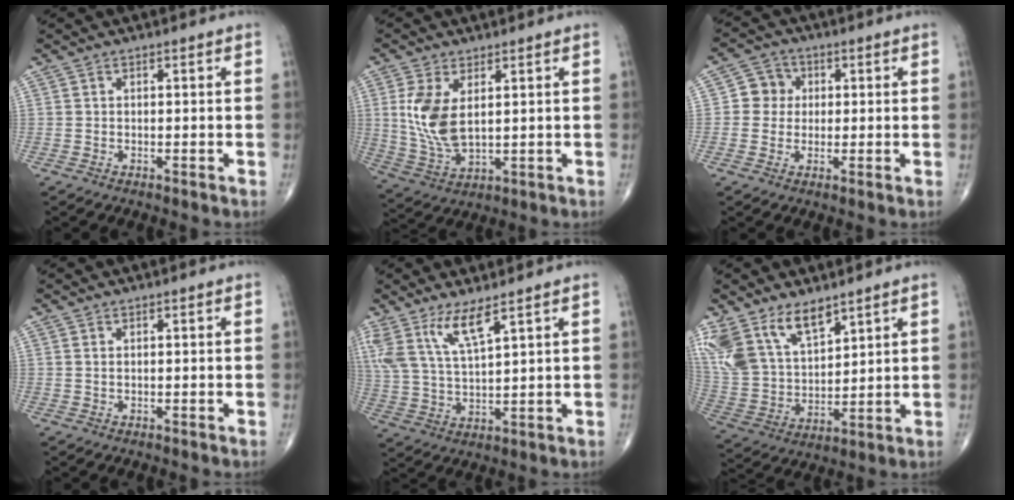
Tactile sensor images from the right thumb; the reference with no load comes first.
{"total": 10.1, "force": [2.3, 5.3, 8.3], "torque": [-0.171, -0.014, 0.060]}
{"total": 5.2, "force": [0.5, 4.9, 1.5], "torque": [0.004, 0.008, 0.000]}
{"total": 0.5, "force": [0.3, 0.2, 0.3], "torque": [-0.009, 0.002, 0.009]}
{"total": 8.9, "force": [5.8, 1.8, 6.5], "torque": [-0.145, -0.026, 0.127]}
{"total": 16.3, "force": [10.6, 8.5, 8.9], "torque": [-0.167, -0.034, 0.222]}